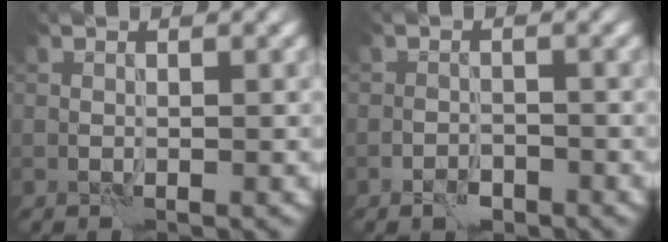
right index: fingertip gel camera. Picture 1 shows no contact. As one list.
[{"total": 1.6, "force": [-1.2, 0.9, 0.6], "torque": [-0.006, 0.002, -0.022]}]